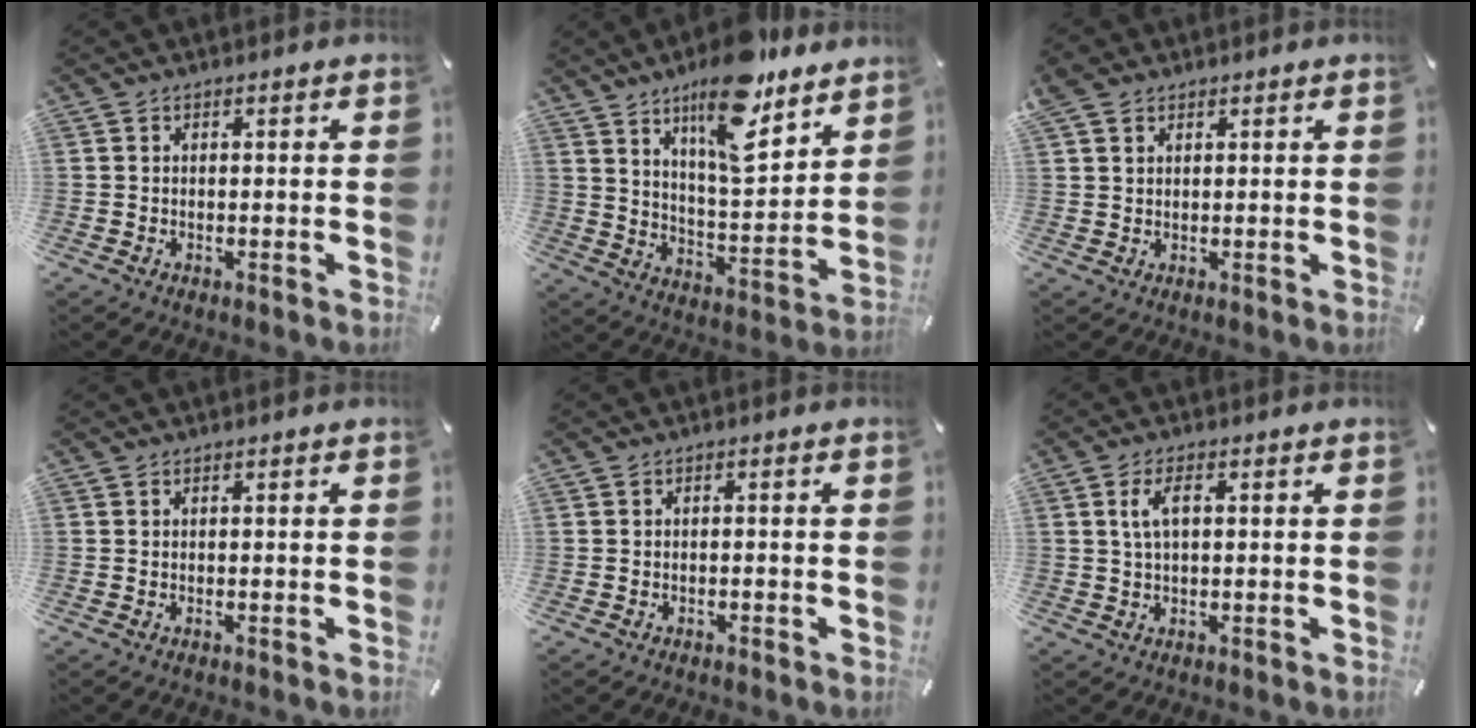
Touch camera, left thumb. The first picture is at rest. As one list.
[{"total": 16.3, "force": [11.3, 6.0, 10.1], "torque": [-0.161, -0.070, 0.192]}, {"total": 3.1, "force": [1.8, 2.3, 1.2], "torque": [-0.027, 0.004, 0.036]}, {"total": 0.0}, {"total": 0.9, "force": [-0.7, 0.4, 0.4], "torque": [-0.009, 0.001, -0.016]}, {"total": 4.4, "force": [1.0, 2.0, 3.8], "torque": [-0.078, 0.008, 0.016]}]